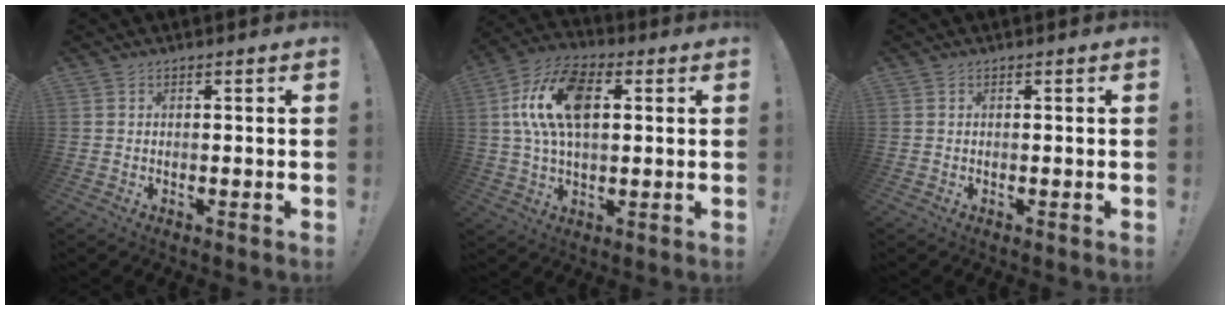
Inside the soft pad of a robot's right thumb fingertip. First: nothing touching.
{"total": 16.5, "force": [3.7, 9.5, 13.0], "torque": [-0.236, 0.011, 0.069]}
{"total": 0.0}